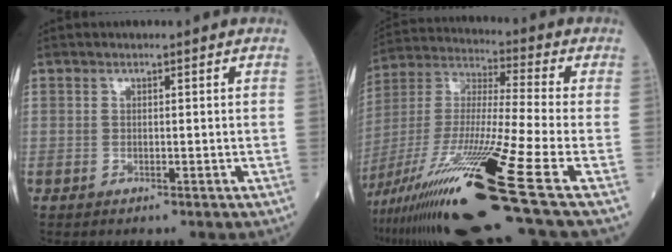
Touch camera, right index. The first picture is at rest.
{"total": 26.2, "force": [-13.6, 0.0, 22.4], "torque": [-0.421, -0.052, -0.248]}